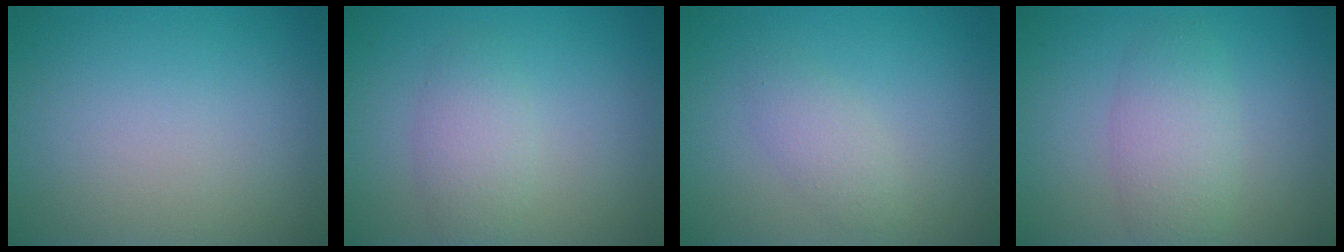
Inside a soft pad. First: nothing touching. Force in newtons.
{"total": 2.6, "press": 2.6, "slide": 0.0}
{"total": 1.9, "press": 1.9, "slide": 0.1}
{"total": 3.6, "press": 3.6, "slide": 0.3}